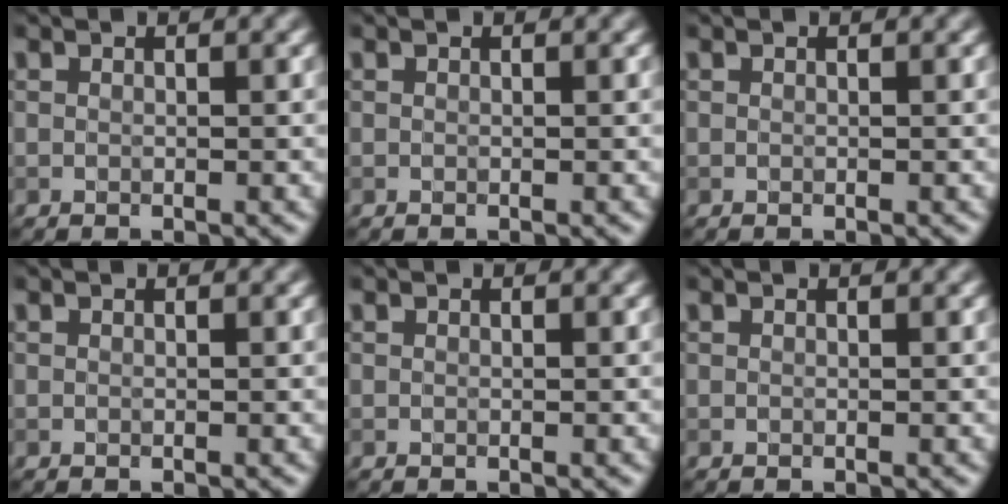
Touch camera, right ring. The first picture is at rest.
{"total": 0.0}
{"total": 0.0}
{"total": 0.0}
{"total": 0.0}
{"total": 0.0}